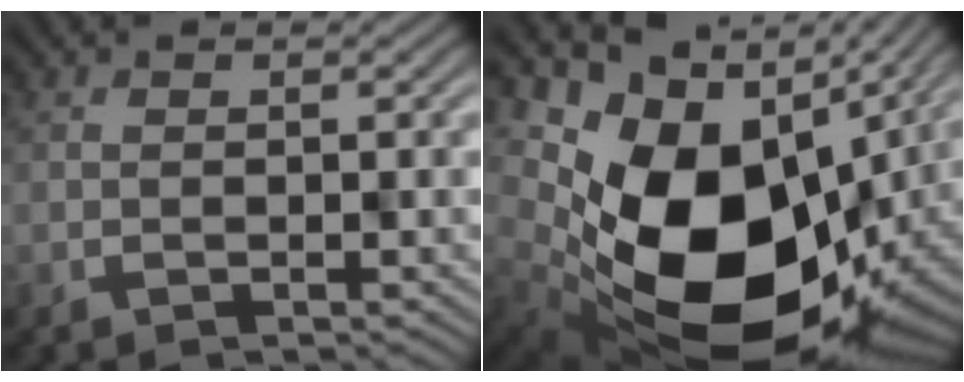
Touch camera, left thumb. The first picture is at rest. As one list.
[{"total": 18.3, "force": [1.7, 13.3, 12.5], "torque": [-0.279, -0.078, 0.068]}]